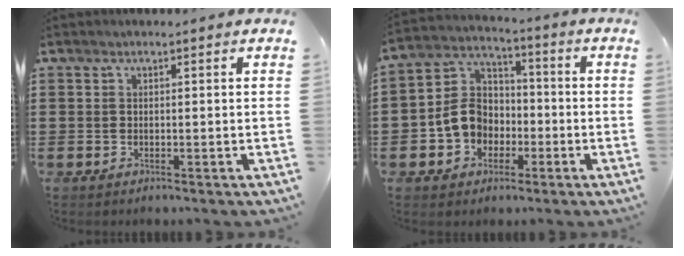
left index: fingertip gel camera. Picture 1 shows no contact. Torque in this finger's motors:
{"motor_torque": [0.99, 0.38, 0.60, 0.09]}